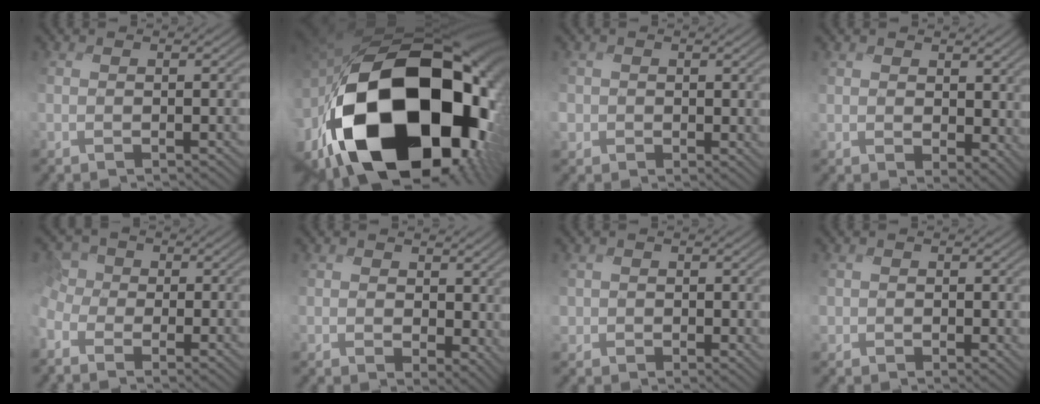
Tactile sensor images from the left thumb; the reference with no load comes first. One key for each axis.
{"total": 22.9, "fx": -6.1, "fy": 12.7, "fz": 18.0, "tx": -0.370, "ty": -0.064, "tz": -0.070}
{"total": 1.8, "fx": 0.1, "fy": 1.7, "fz": -0.3, "tx": -0.004, "ty": -0.001, "tz": -0.012}
{"total": 4.1, "fx": 1.8, "fy": 2.8, "fz": 2.4, "tx": -0.072, "ty": -0.010, "tz": 0.030}
{"total": 4.7, "fx": -2.1, "fy": 3.7, "fz": 2.0, "tx": -0.065, "ty": 0.008, "tz": -0.062}
{"total": 4.8, "fx": 1.9, "fy": 3.3, "fz": 2.8, "tx": -0.083, "ty": -0.013, "tz": 0.034}
{"total": 1.4, "fx": 0.8, "fy": 1.1, "fz": -0.4, "tx": 0.000, "ty": 0.001, "tz": 0.006}
{"total": 1.2, "fx": 0.8, "fy": 0.8, "fz": -0.5, "tx": 0.002, "ty": 0.000, "tz": 0.007}